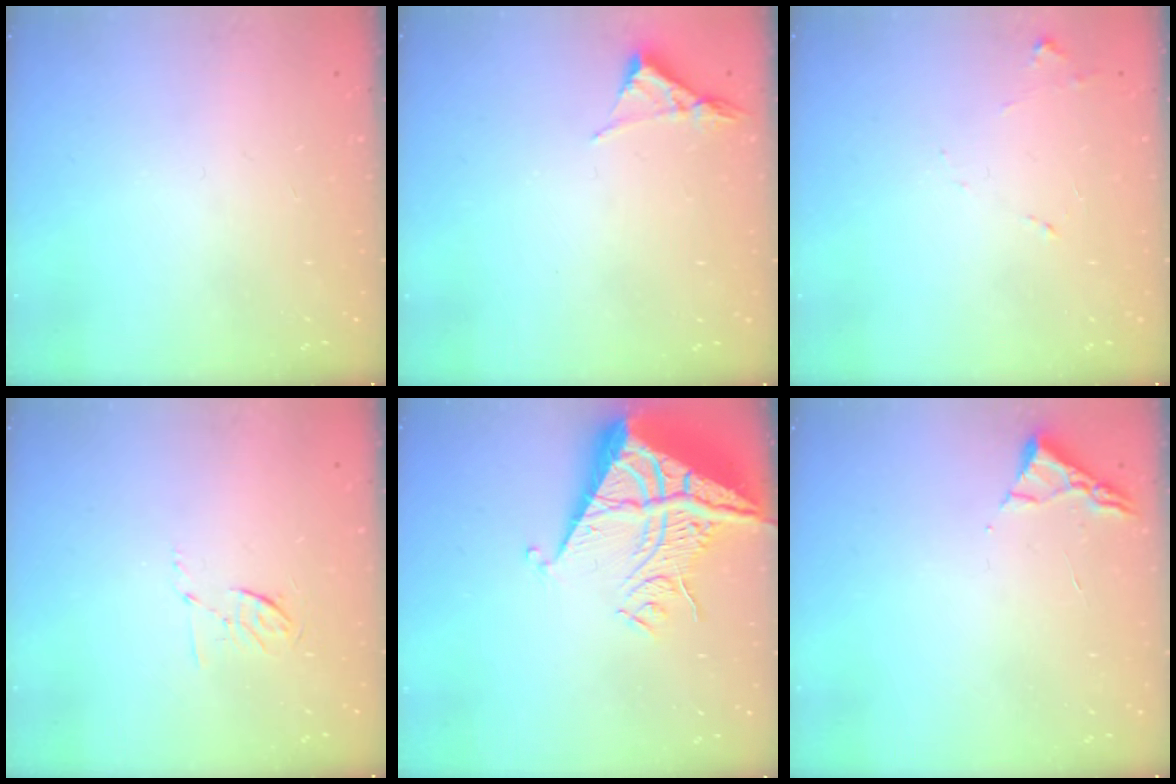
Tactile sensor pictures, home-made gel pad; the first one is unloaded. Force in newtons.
{"total": 3.1, "press": 3.1, "slide": 0.5}
{"total": 7.6, "press": 7.6, "slide": 0.6}
{"total": 5.4, "press": 5.1, "slide": 1.8}
{"total": 13.3, "press": 13.2, "slide": 1.4}
{"total": 3.0, "press": 2.9, "slide": 0.4}